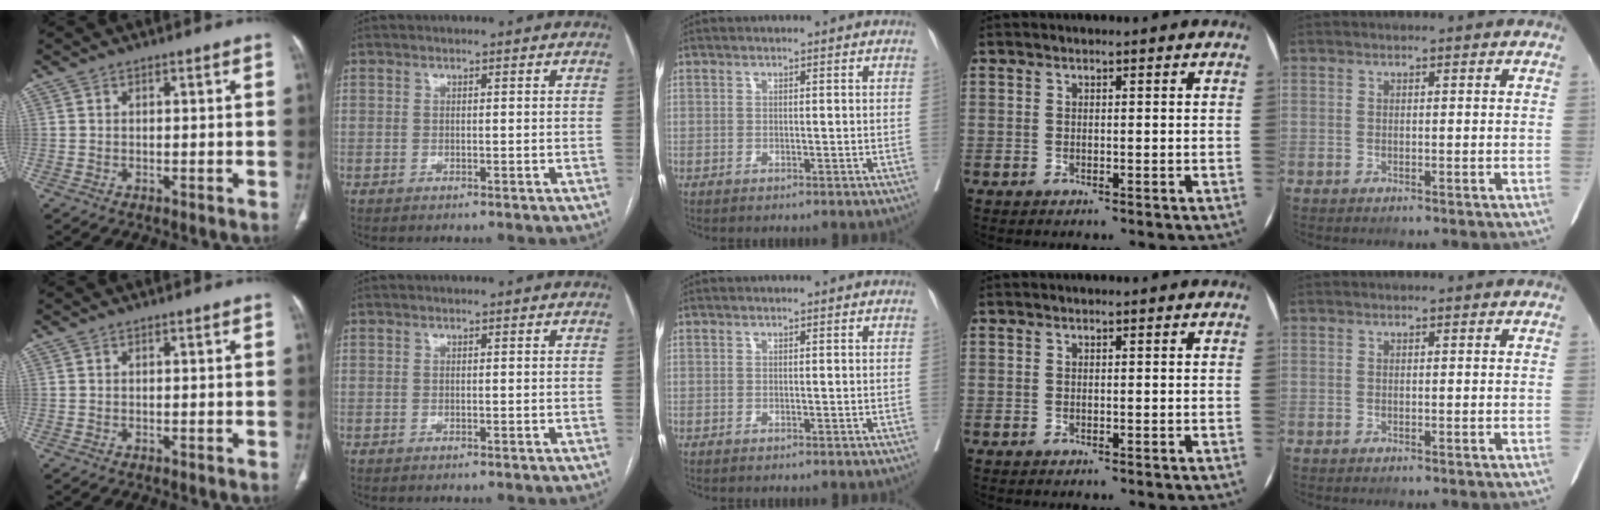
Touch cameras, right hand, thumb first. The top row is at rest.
{}